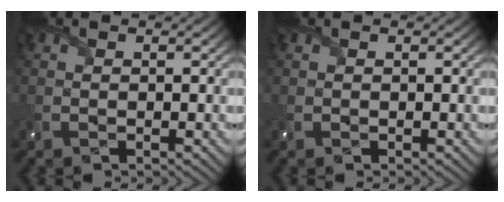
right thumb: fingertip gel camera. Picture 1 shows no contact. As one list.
[{"total": 0.0}]